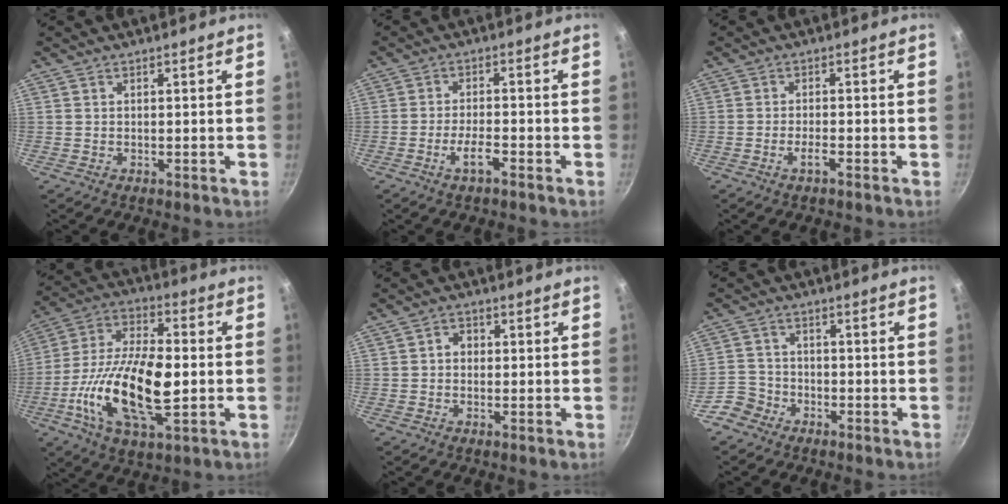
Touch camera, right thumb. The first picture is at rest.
{"total": 4.3, "force": [-2.5, 1.1, 3.4], "torque": [-0.062, 0.017, -0.048]}
{"total": 2.4, "force": [-1.4, 0.5, 1.8], "torque": [-0.039, 0.010, -0.029]}
{"total": 20.6, "force": [-3.3, 9.4, 18.0], "torque": [-0.334, 0.020, -0.069]}
{"total": 2.3, "force": [0.0, 2.0, 1.2], "torque": [-0.008, 0.007, -0.003]}
{"total": 4.9, "force": [-3.3, 3.6, 0.7], "torque": [-0.001, 0.038, -0.067]}